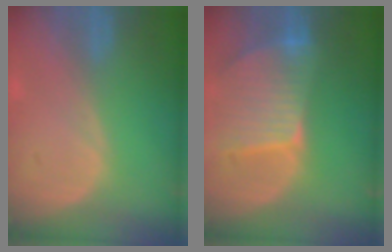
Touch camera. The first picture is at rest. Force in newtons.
{"total": 9.5, "press": 8.4, "slide": 4.5}